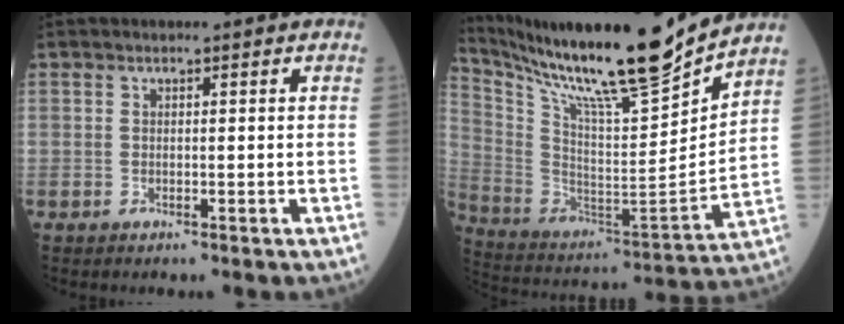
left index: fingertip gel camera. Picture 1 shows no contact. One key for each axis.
{"total": 23.1, "fx": 19.7, "fy": 0.2, "fz": 12.1, "tx": -0.226, "ty": -0.043, "tz": 0.334}